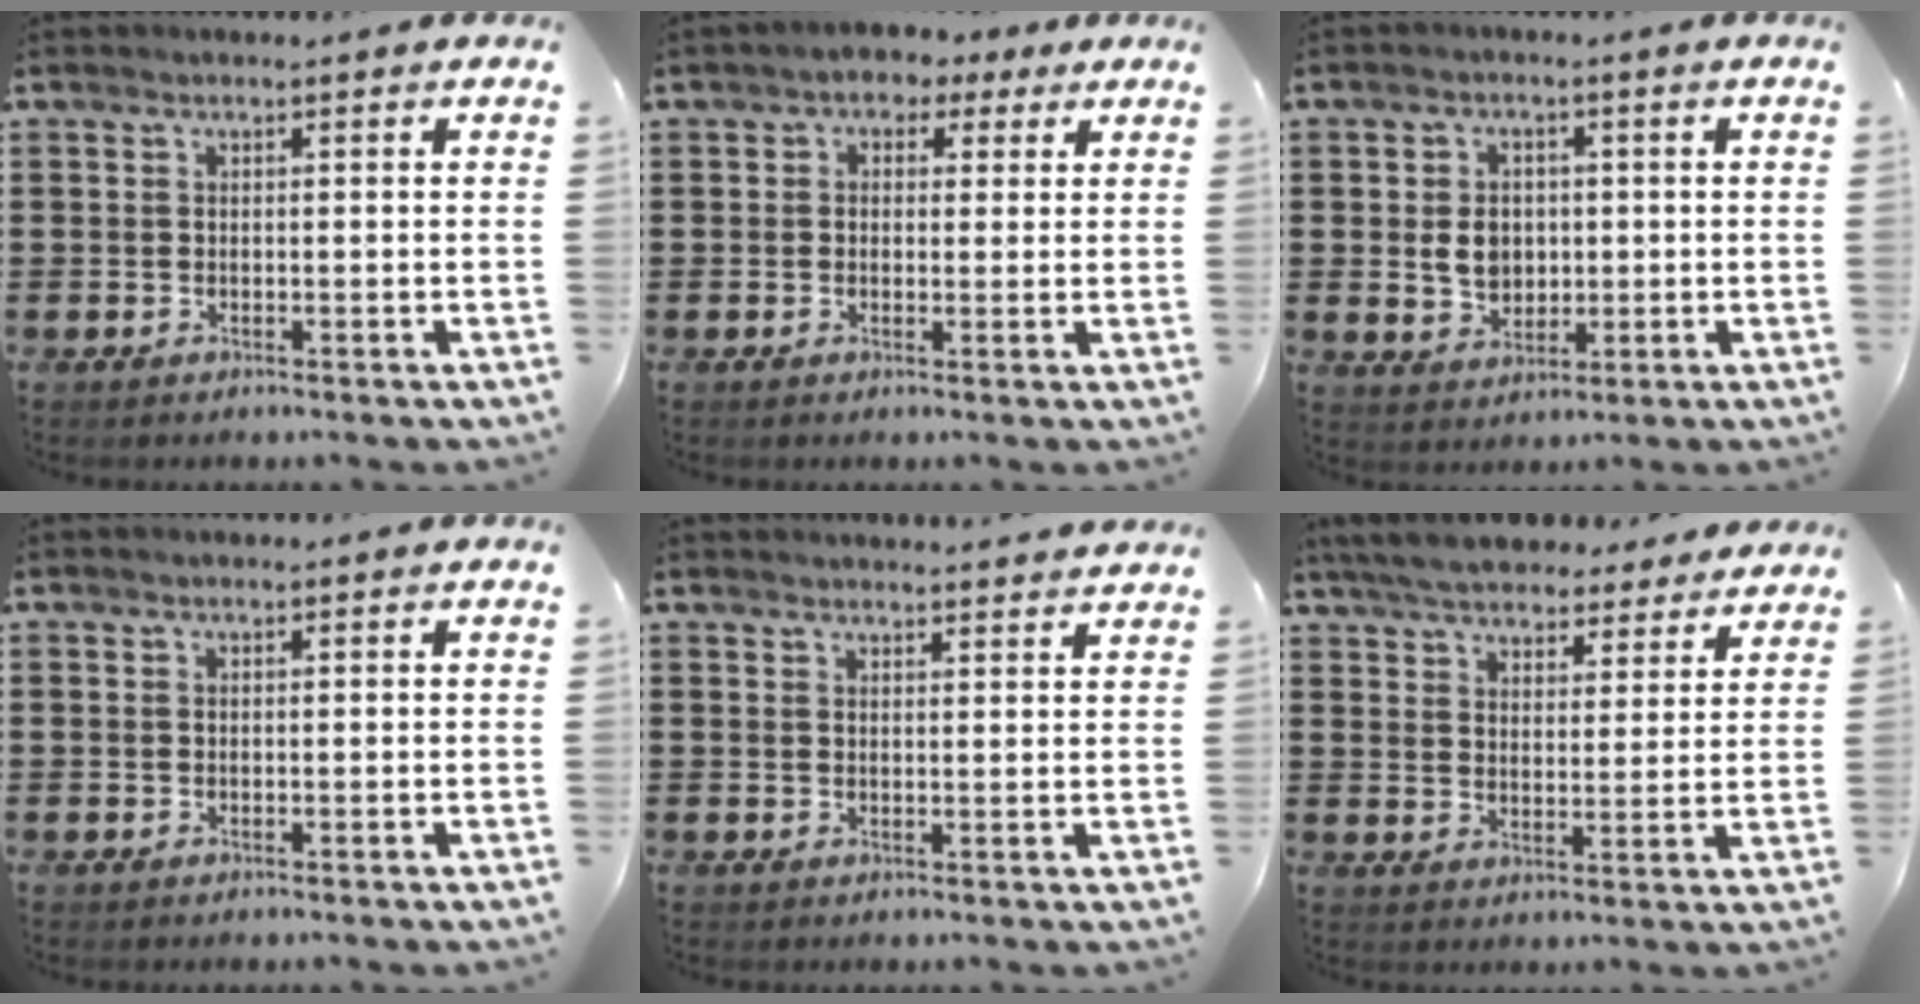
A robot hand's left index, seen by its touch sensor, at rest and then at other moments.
{"total": 2.3, "force": [1.1, 1.8, 0.8], "torque": [-0.026, 0.012, 0.017]}
{"total": 5.0, "force": [0.1, 4.0, 3.0], "torque": [-0.060, 0.008, -0.002]}
{"total": 0.0}
{"total": 2.2, "force": [2.1, -0.2, 0.0], "torque": [-0.005, -0.006, 0.041]}
{"total": 6.3, "force": [6.0, 1.1, 1.5], "torque": [-0.055, -0.020, 0.110]}